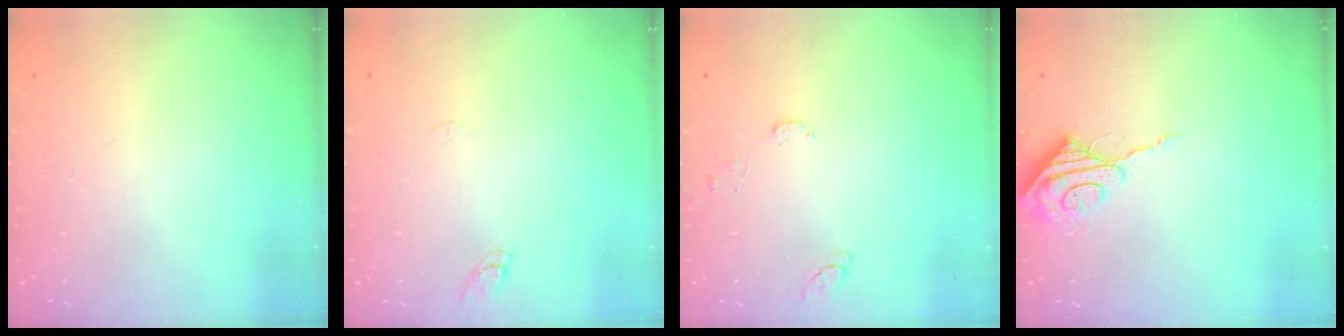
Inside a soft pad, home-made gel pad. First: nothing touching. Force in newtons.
{"total": 5.0, "press": 5.0, "slide": 0.5}
{"total": 6.0, "press": 5.9, "slide": 0.6}
{"total": 8.7, "press": 8.7, "slide": 0.6}